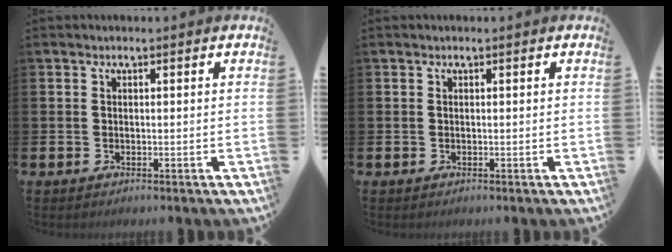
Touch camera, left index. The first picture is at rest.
{"total": 0.0}